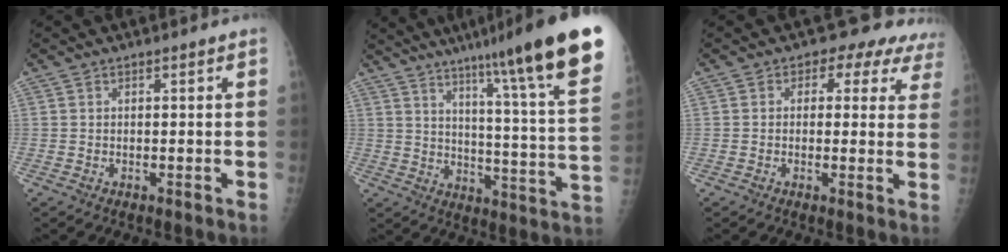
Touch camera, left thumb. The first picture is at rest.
{"total": 25.0, "force": [16.6, 1.5, 18.6], "torque": [-0.251, -0.076, 0.230]}
{"total": 8.9, "force": [6.2, 5.8, 2.7], "torque": [0.025, -0.012, 0.044]}